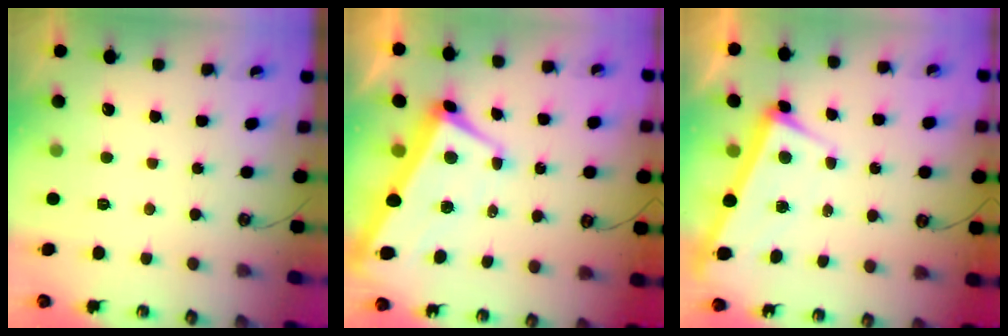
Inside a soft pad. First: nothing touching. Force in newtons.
{"total": 1.7, "press": 1.1, "slide": 1.3}
{"total": 3.4, "press": 3.3, "slide": 0.5}